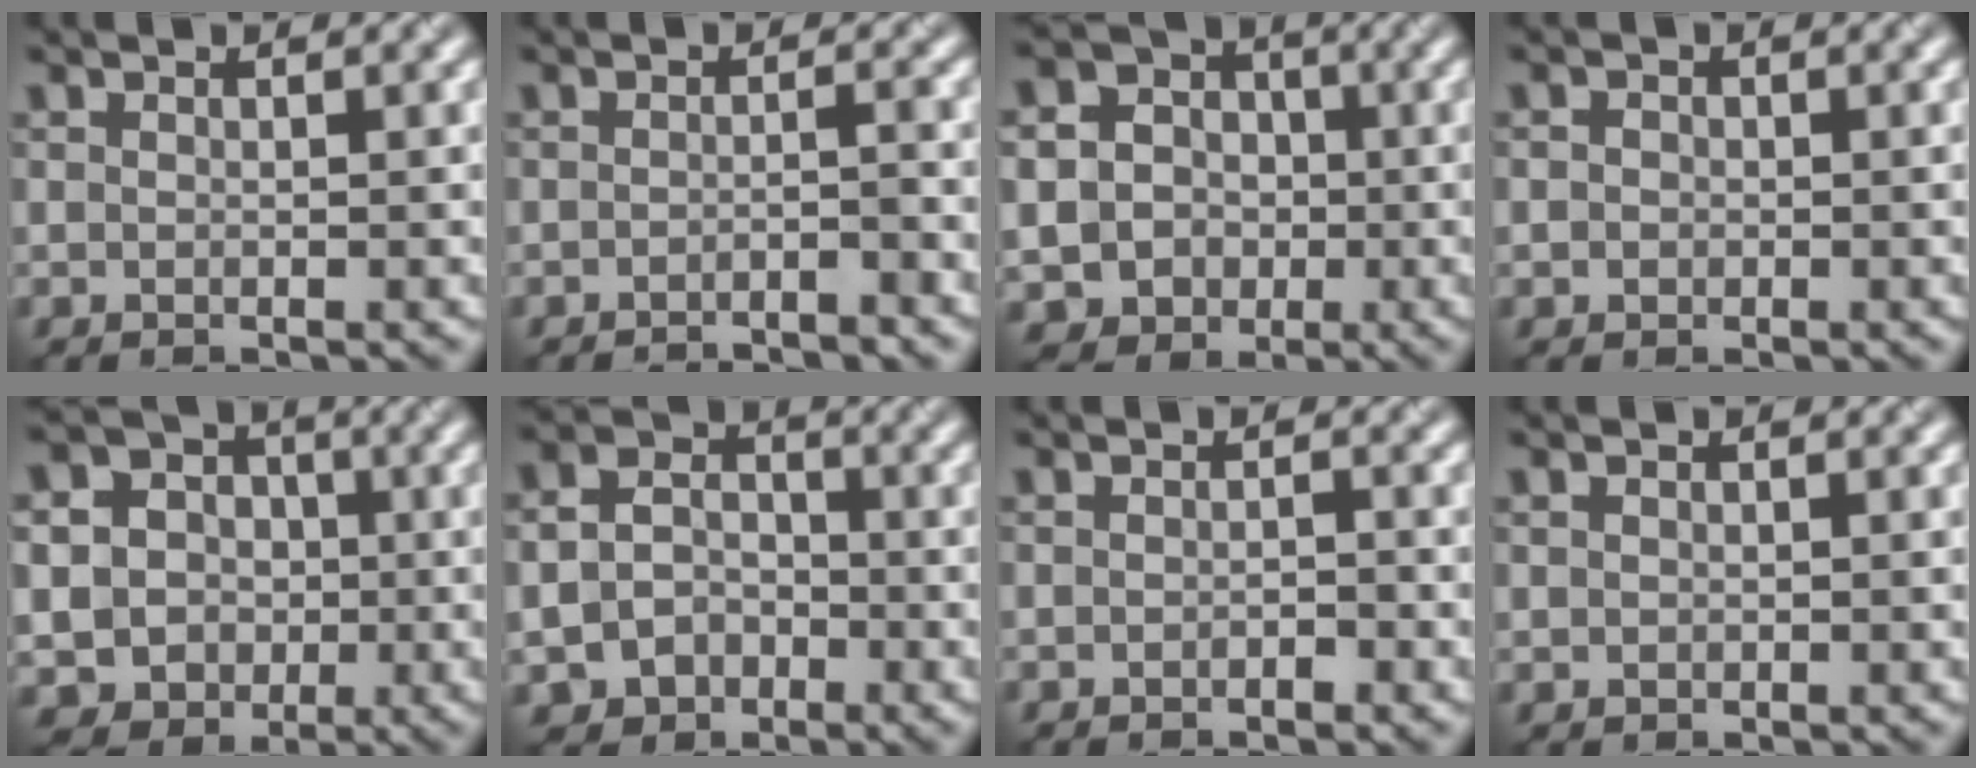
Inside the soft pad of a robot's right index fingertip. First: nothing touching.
{"total": 2.3, "force": [-1.9, 0.4, 1.4], "torque": [-0.009, 0.001, -0.035]}
{"total": 8.7, "force": [-2.0, 8.1, 2.3], "torque": [-0.053, -0.016, -0.052]}
{"total": 1.0, "force": [0.0, 1.0, 0.3], "torque": [-0.001, -0.002, -0.005]}
{"total": 8.0, "force": [-1.1, 7.6, 2.2], "torque": [-0.051, 0.007, -0.043]}
{"total": 5.1, "force": [-1.9, 4.2, 2.4], "torque": [-0.045, -0.010, -0.033]}
{"total": 0.9, "force": [-0.5, 0.3, 0.6], "torque": [-0.010, 0.001, -0.007]}
{"total": 0.5, "force": [0.2, 0.5, 0.1], "torque": [0.002, -0.003, 0.005]}